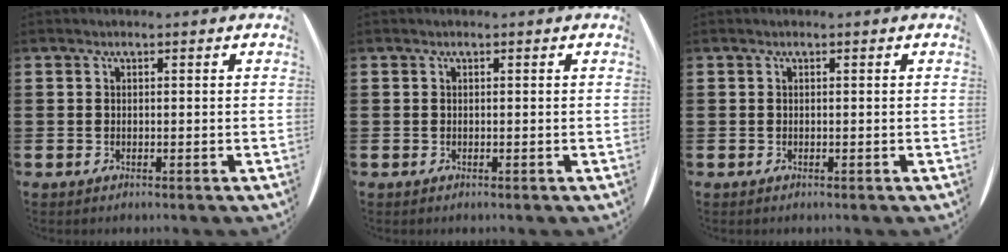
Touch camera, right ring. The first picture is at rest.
{"total": 0.0}
{"total": 0.0}